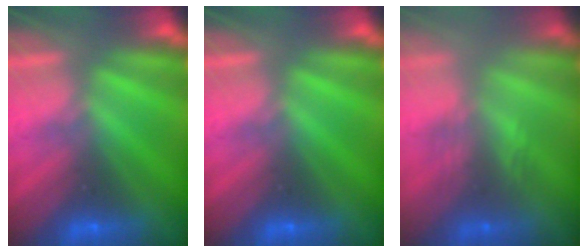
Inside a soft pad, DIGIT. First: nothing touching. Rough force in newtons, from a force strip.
{"total": 0.0}
{"total": 3.5}